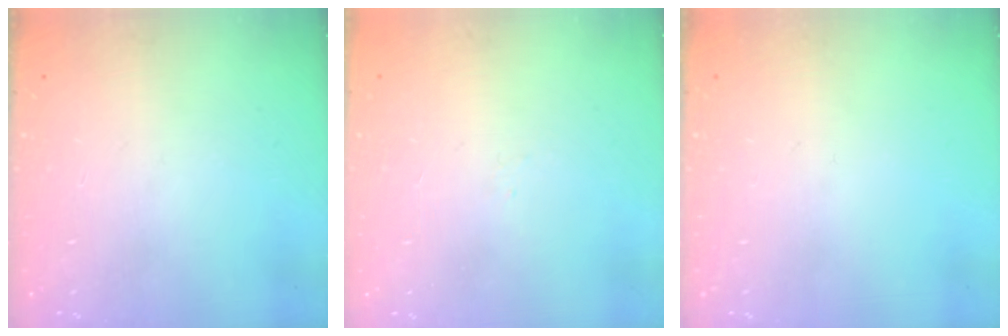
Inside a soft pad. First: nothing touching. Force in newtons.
{"total": 1.6, "press": 1.5, "slide": 0.4}
{"total": 0.0}